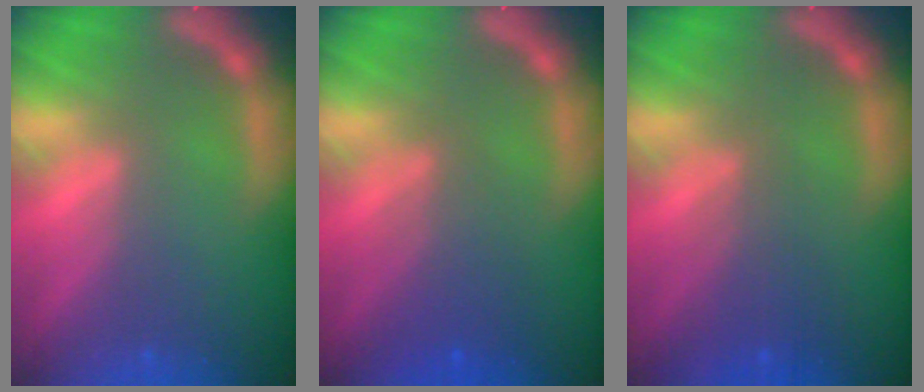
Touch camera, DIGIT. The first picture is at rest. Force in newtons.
{"total": 3.6}
{"total": 3.0}